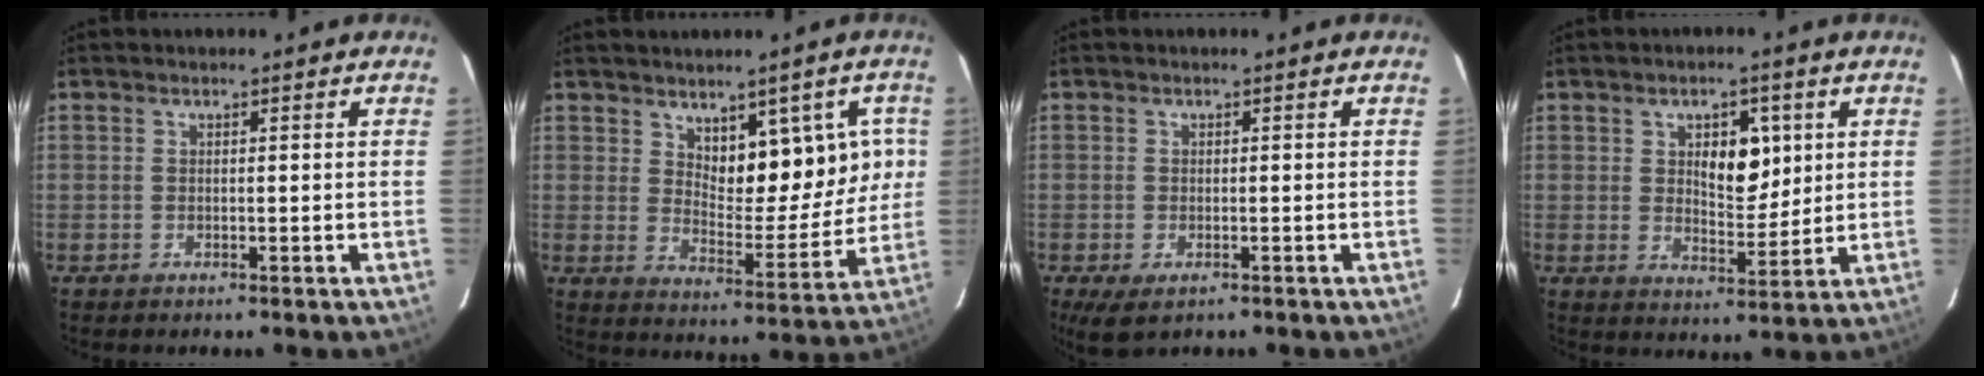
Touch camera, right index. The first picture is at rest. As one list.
[{"total": 10.6, "force": [3.6, 4.9, 8.7], "torque": [-0.105, 0.010, 0.063]}, {"total": 4.7, "force": [-2.8, 2.3, 3.0], "torque": [-0.057, -0.012, -0.040]}, {"total": 6.9, "force": [2.2, 3.4, 5.6], "torque": [-0.084, 0.003, 0.042]}]